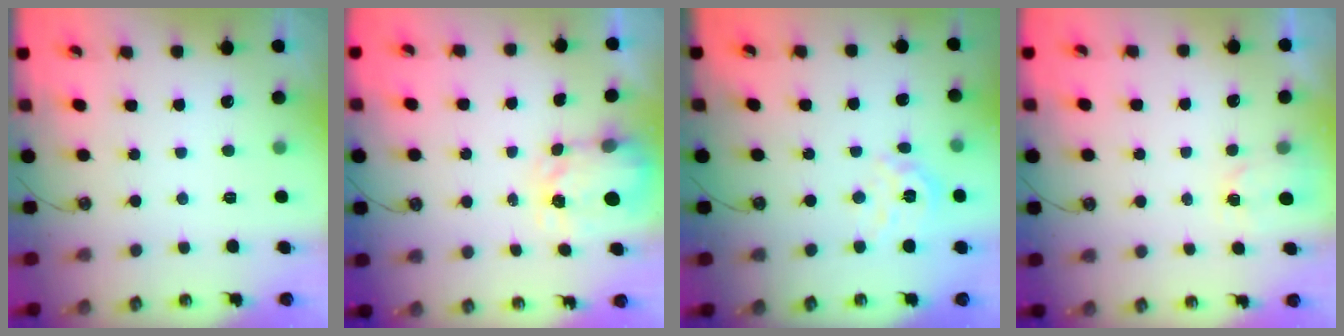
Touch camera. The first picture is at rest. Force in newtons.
{"total": 3.5, "press": 3.4, "slide": 0.4}
{"total": 9.9, "press": 9.9, "slide": 0.8}
{"total": 2.3, "press": 2.3, "slide": 0.2}